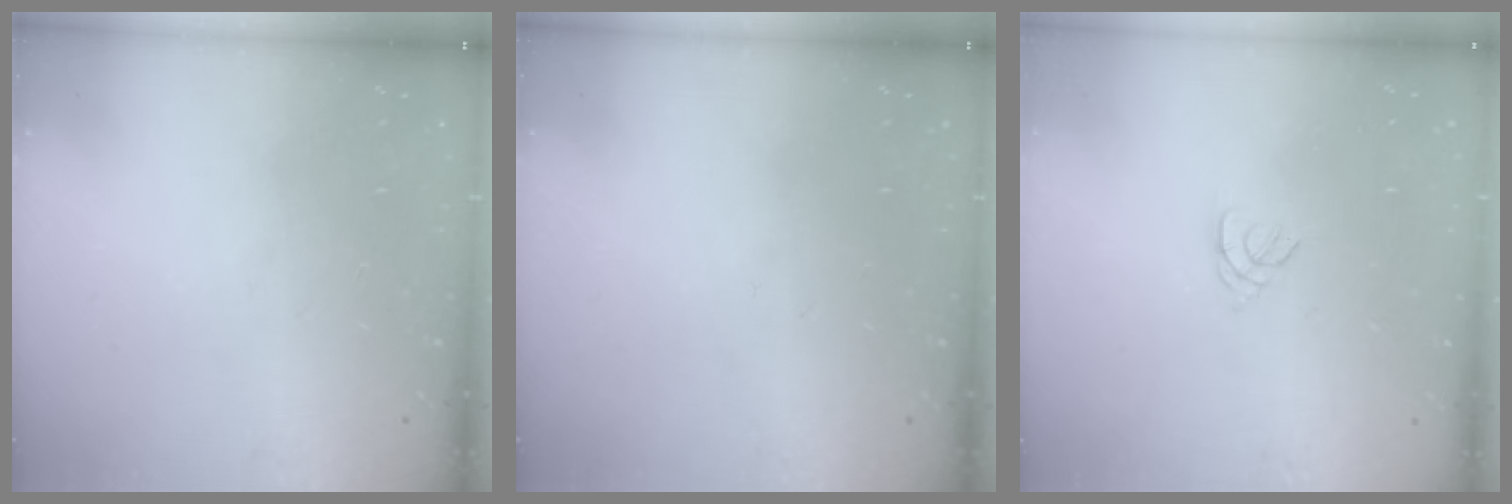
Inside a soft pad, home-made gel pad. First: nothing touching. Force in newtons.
{"total": 0.0}
{"total": 1.1, "press": 1.0, "slide": 0.3}